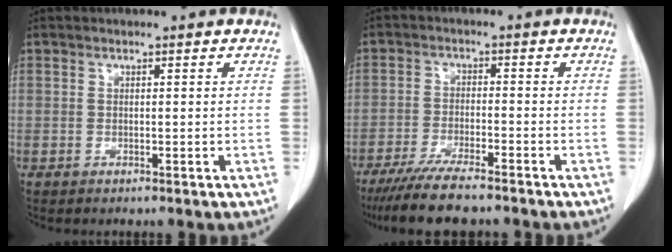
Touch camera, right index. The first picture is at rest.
{"total": 8.0, "force": [-6.7, 0.9, 4.3], "torque": [-0.074, -0.019, -0.113]}